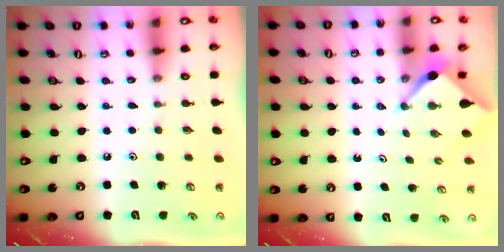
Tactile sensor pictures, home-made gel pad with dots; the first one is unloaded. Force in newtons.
{"total": 2.5, "press": 2.5, "slide": 0.3}